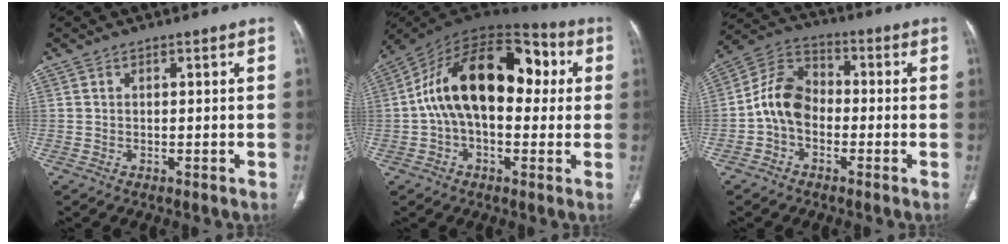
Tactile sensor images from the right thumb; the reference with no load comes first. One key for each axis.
{"total": 21.1, "fx": 2.4, "fy": 12.4, "fz": 16.9, "tx": -0.255, "ty": 0.051, "tz": 0.027}
{"total": 9.4, "fx": -1.9, "fy": 6.9, "fz": 6.2, "tx": -0.103, "ty": 0.035, "tz": -0.052}